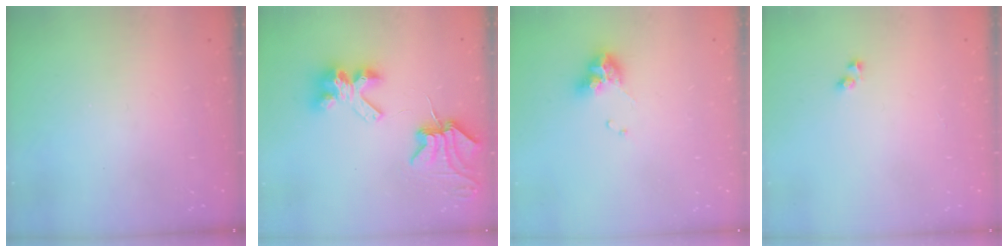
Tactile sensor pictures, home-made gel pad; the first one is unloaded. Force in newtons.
{"total": 7.9, "press": 7.8, "slide": 1.0}
{"total": 9.5, "press": 9.5, "slide": 1.1}
{"total": 2.0, "press": 1.7, "slide": 1.0}